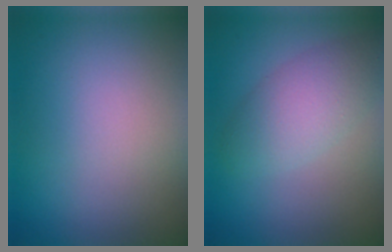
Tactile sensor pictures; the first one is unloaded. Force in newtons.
{"total": 4.0, "press": 4.0, "slide": 0.1}